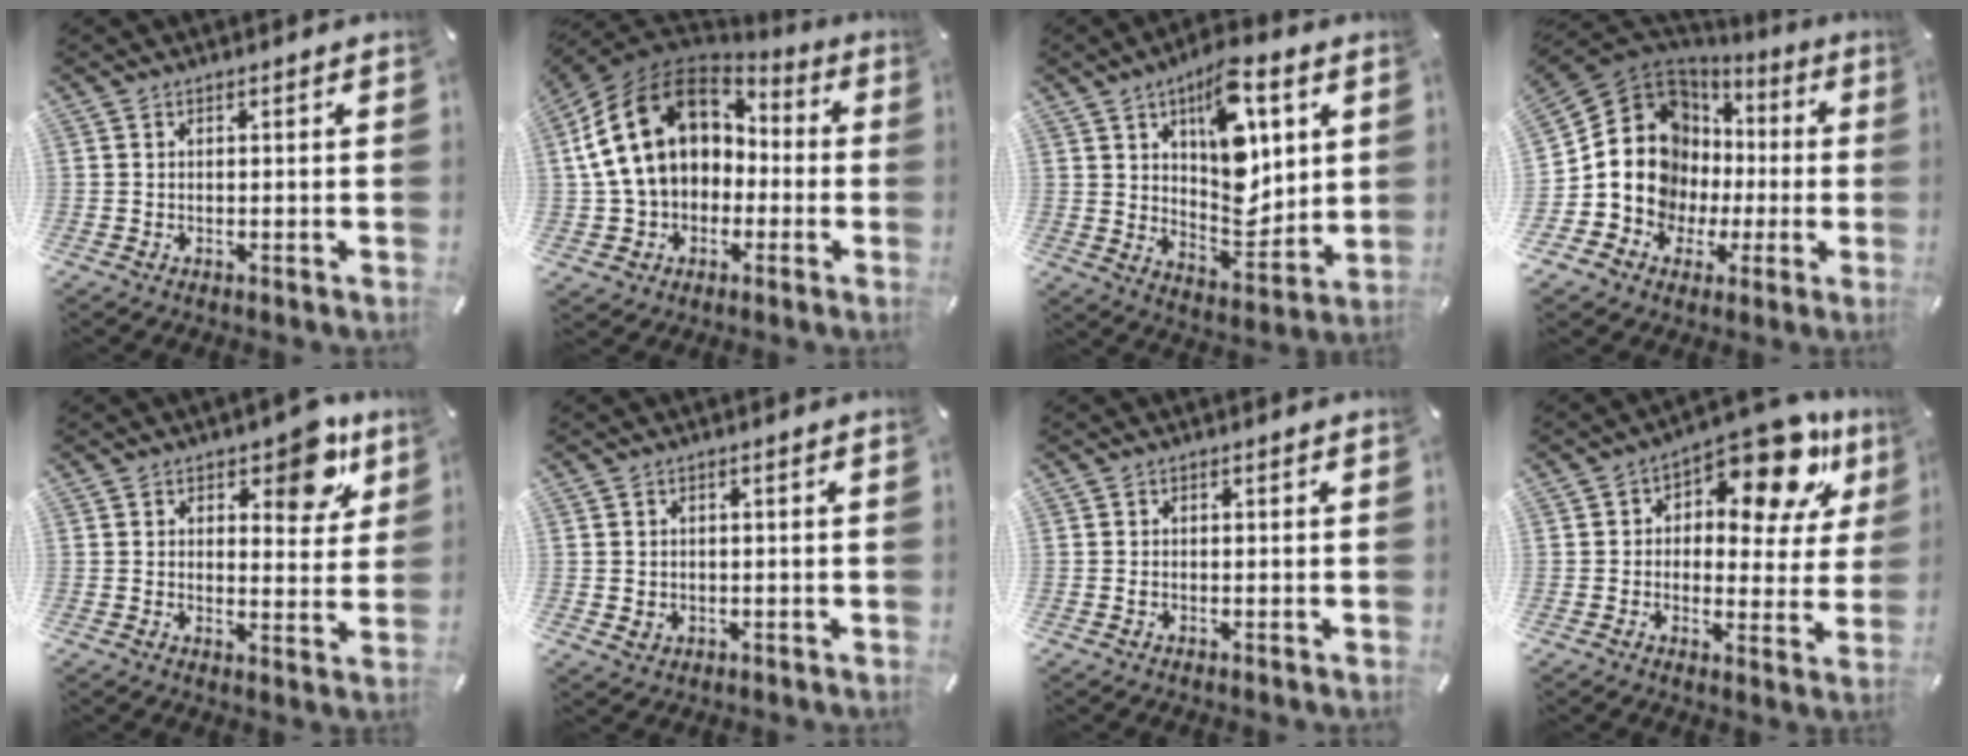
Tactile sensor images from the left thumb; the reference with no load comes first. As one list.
[{"total": 19.6, "force": [2.6, 15.3, 11.9], "torque": [-0.245, 0.011, 0.045]}, {"total": 15.8, "force": [6.5, 8.8, 11.4], "torque": [-0.136, -0.038, 0.110]}, {"total": 14.2, "force": [-0.7, 13.2, 5.1], "torque": [-0.122, -0.029, 0.000]}, {"total": 9.9, "force": [5.9, 4.9, 6.2], "torque": [-0.063, -0.031, 0.095]}, {"total": 2.1, "force": [0.3, 2.0, 0.5], "torque": [-0.010, 0.003, 0.004]}, {"total": 0.6, "force": [-0.1, 0.5, 0.4], "torque": [-0.007, 0.001, -0.003]}, {"total": 15.5, "force": [9.4, 7.4, 9.8], "torque": [-0.137, -0.064, 0.158]}]